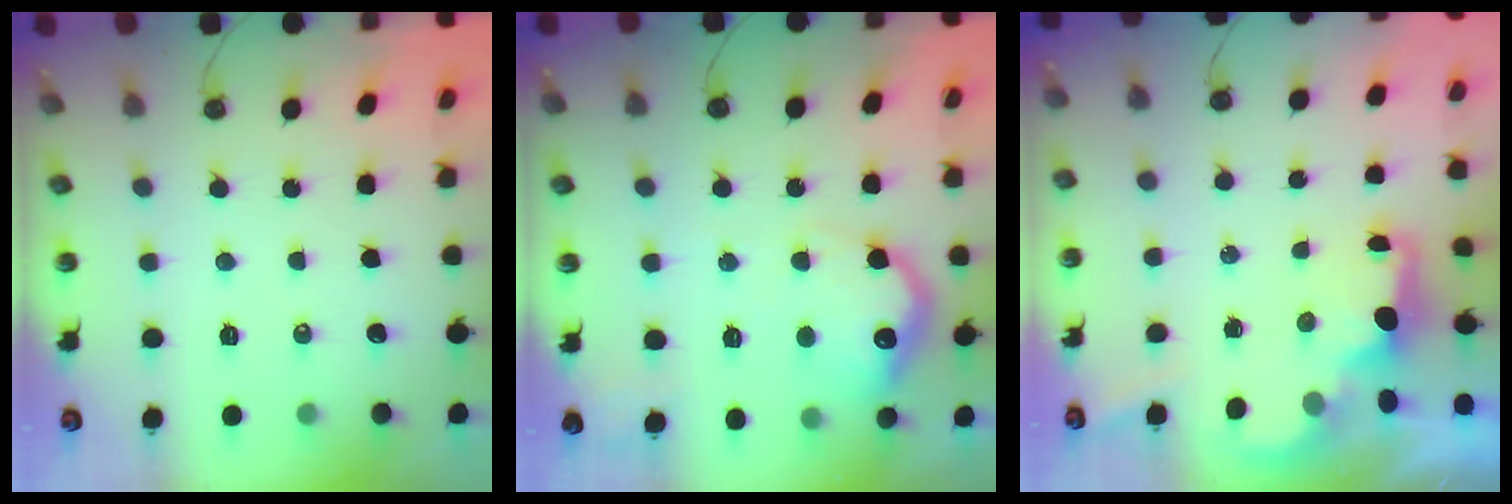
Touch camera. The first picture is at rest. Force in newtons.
{"total": 16.4, "press": 16.4, "slide": 1.1}
{"total": 1.7, "press": 1.6, "slide": 0.7}